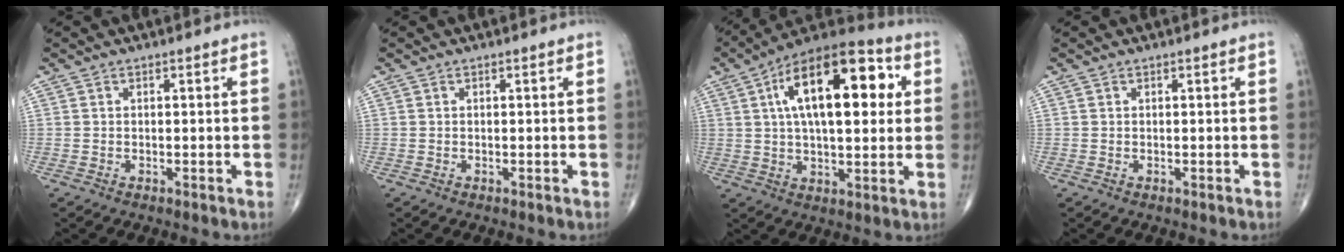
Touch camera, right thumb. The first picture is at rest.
{"total": 0.0}
{"total": 21.8, "force": [5.5, 9.9, 18.6], "torque": [-0.275, 0.015, 0.077]}
{"total": 0.0}